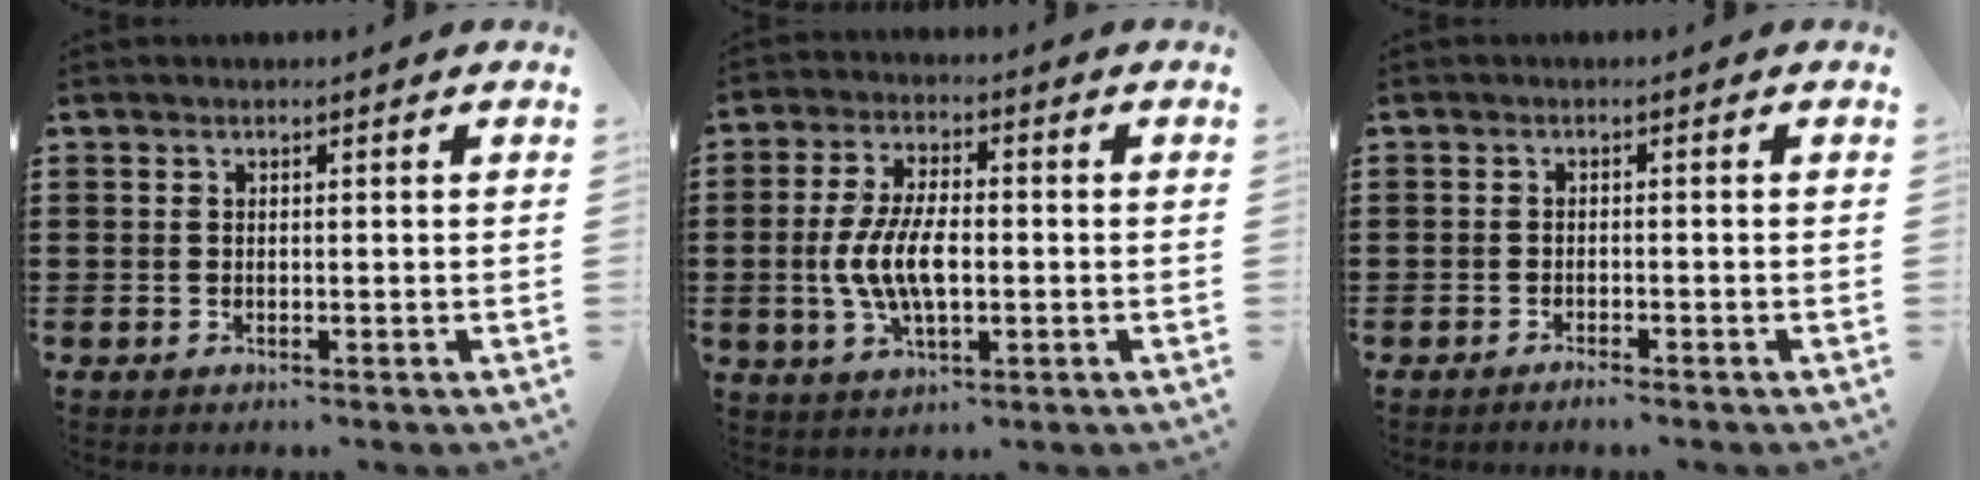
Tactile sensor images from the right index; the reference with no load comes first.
{"total": 8.2, "force": [-1.0, 3.8, 7.3], "torque": [-0.163, -0.004, -0.025]}
{"total": 1.2, "force": [-1.1, -0.1, 0.3], "torque": [-0.008, -0.003, -0.022]}